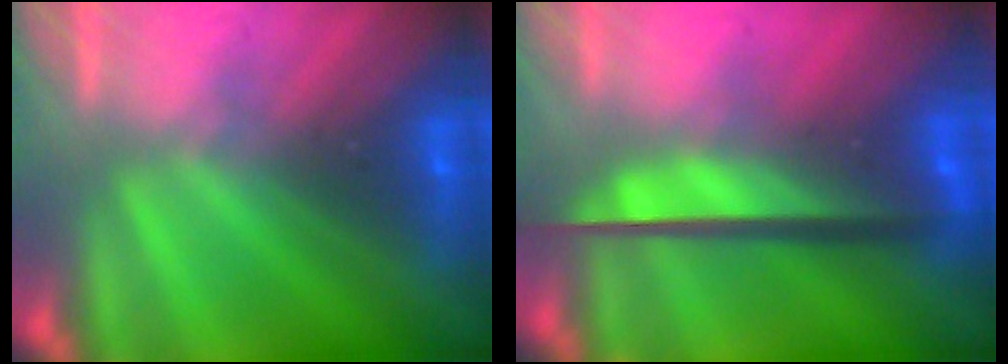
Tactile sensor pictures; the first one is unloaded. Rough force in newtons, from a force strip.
{"total": 7.9}